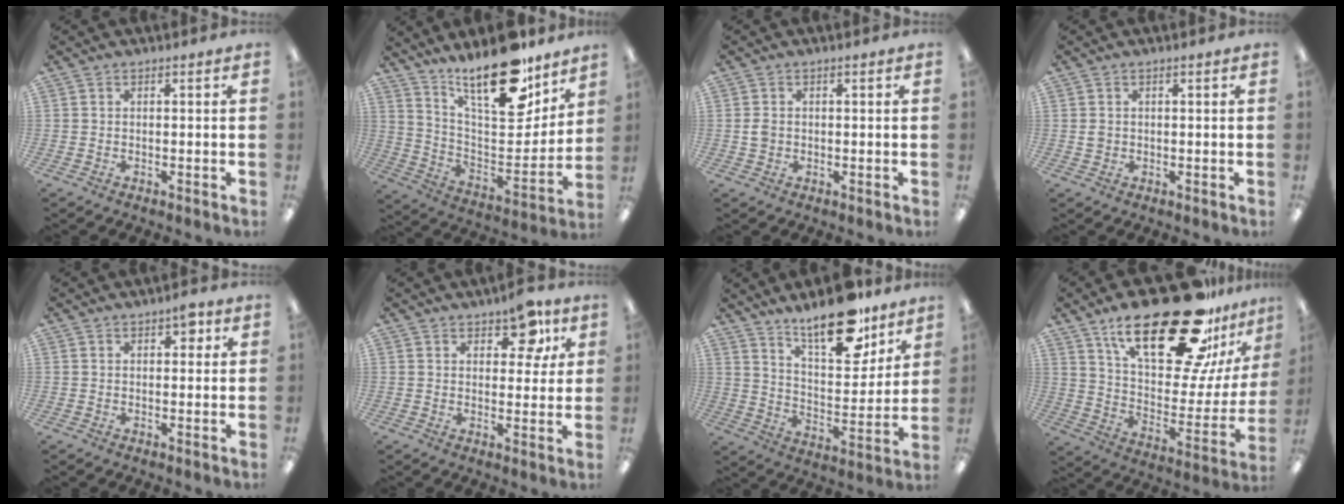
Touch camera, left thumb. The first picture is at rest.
{"total": 21.1, "force": [16.8, 6.5, 10.9], "torque": [-0.175, -0.122, 0.287]}
{"total": 1.8, "force": [-0.1, 1.5, 1.1], "torque": [-0.021, 0.004, -0.002]}
{"total": 1.2, "force": [0.0, 1.1, 0.5], "torque": [-0.010, 0.005, -0.001]}
{"total": 3.5, "force": [1.7, 1.9, 2.4], "torque": [-0.027, -0.004, 0.023]}
{"total": 8.4, "force": [5.0, 4.6, 5.0], "torque": [-0.047, -0.021, 0.082]}
{"total": 17.2, "force": [13.6, 6.0, 8.7], "torque": [-0.132, -0.088, 0.233]}
{"total": 31.6, "force": [19.9, 11.8, 21.5], "torque": [-0.322, -0.126, 0.332]}